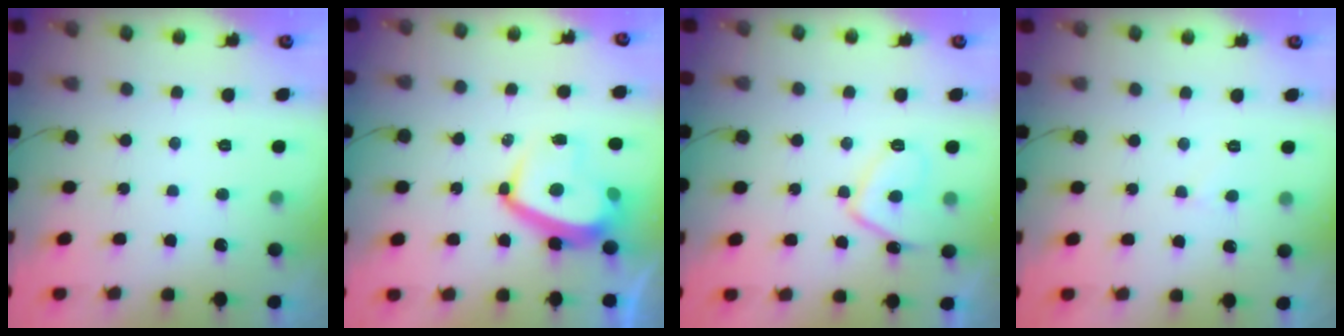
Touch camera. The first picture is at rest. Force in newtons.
{"total": 11.1, "press": 11.0, "slide": 1.3}
{"total": 8.4, "press": 8.3, "slide": 1.3}
{"total": 3.9, "press": 3.9, "slide": 0.3}